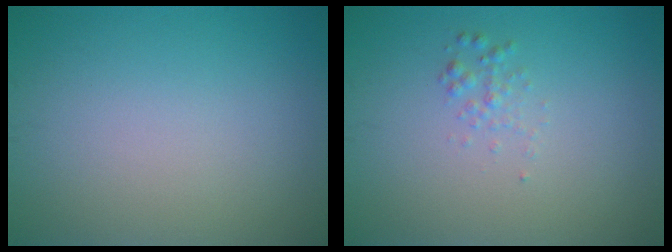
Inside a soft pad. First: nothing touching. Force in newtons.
{"total": 1.0, "press": 1.0, "slide": 0.0}